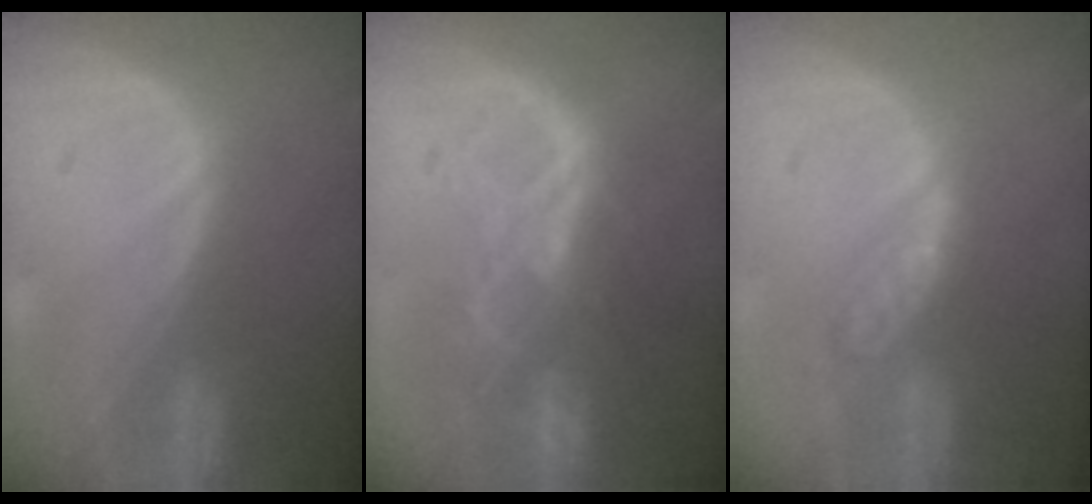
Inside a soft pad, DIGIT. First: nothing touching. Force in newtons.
{"total": 8.6, "press": 7.5, "slide": 4.2}
{"total": 4.6, "press": 4.4, "slide": 1.4}